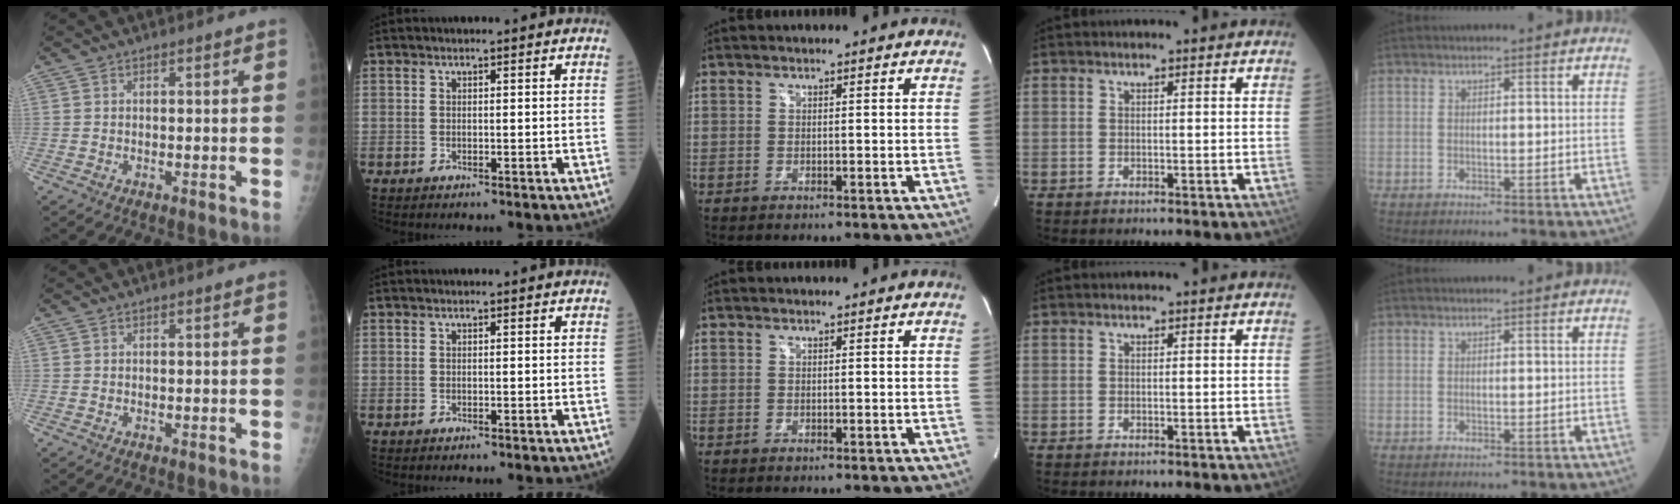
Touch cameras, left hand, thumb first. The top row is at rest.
{}